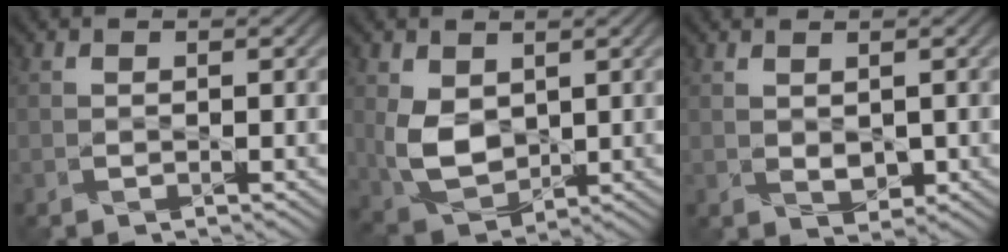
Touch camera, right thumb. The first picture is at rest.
{"total": 6.2, "force": [0.9, 4.5, 4.2], "torque": [-0.101, -0.011, 0.023]}
{"total": 1.7, "force": [0.3, 0.9, 1.4], "torque": [-0.030, -0.004, 0.012]}